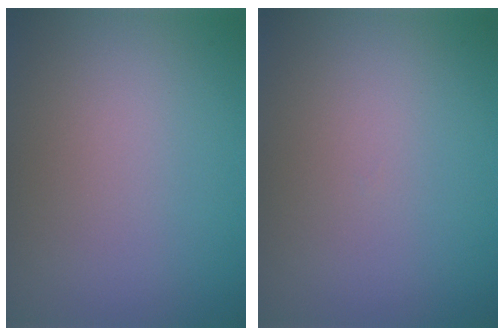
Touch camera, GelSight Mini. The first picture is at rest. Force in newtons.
{"total": 0.0}